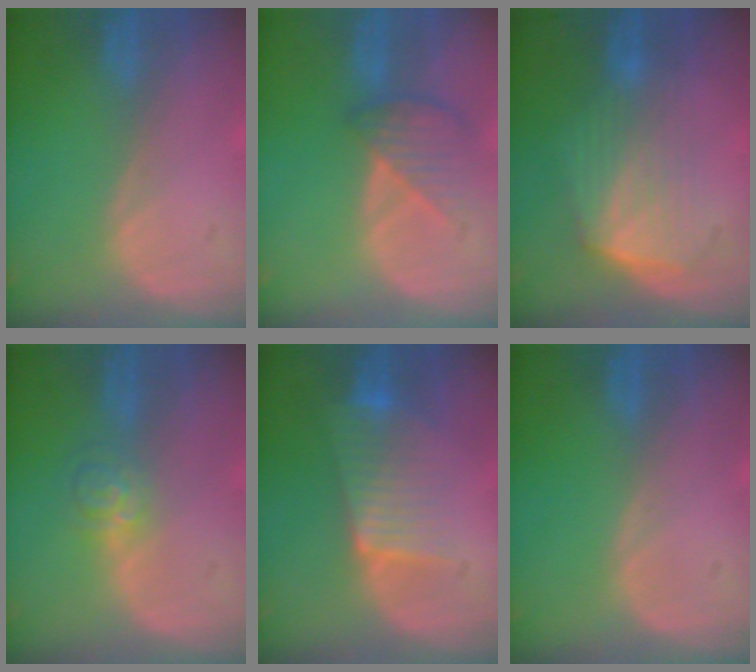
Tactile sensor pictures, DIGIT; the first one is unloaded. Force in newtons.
{"total": 4.6, "press": 4.2, "slide": 1.8}
{"total": 7.2, "press": 6.5, "slide": 3.0}
{"total": 3.9, "press": 3.6, "slide": 1.6}
{"total": 6.7, "press": 6.2, "slide": 2.4}
{"total": 0.0}